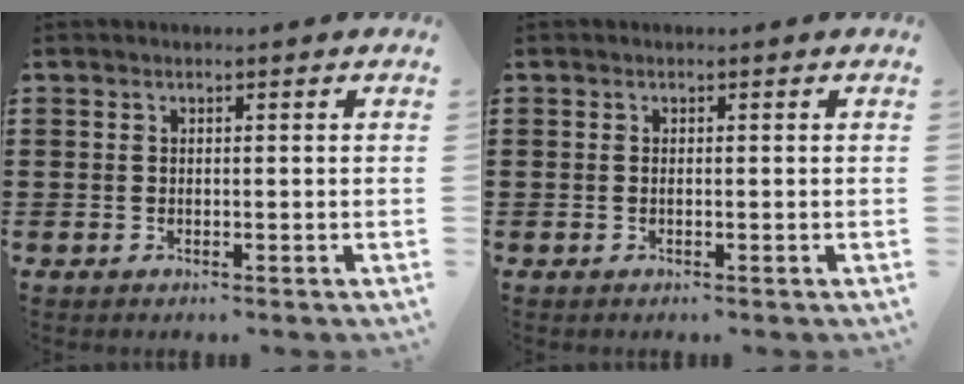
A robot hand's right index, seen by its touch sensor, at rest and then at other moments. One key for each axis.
{"total": 0.0}